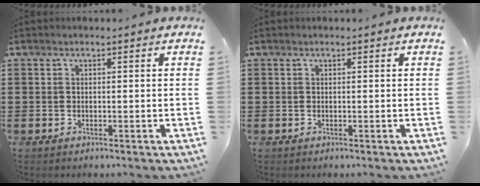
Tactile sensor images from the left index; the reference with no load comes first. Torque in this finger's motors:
{"motor_torque": [0.05, 0.08, 0.05, -0.01]}